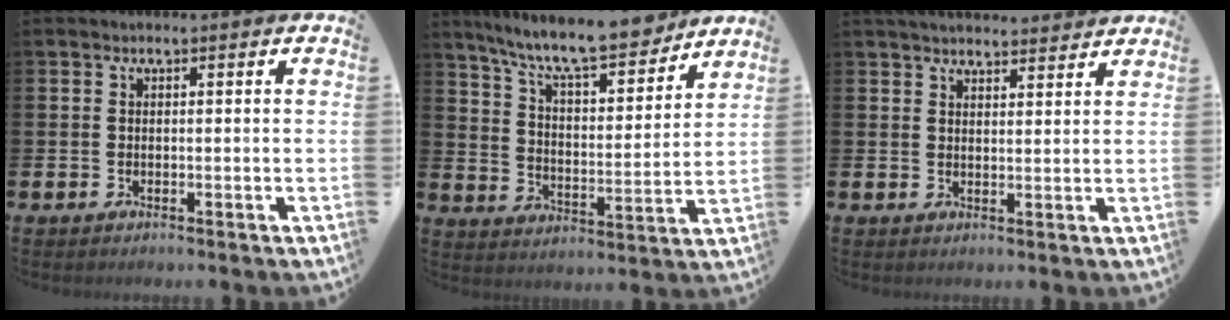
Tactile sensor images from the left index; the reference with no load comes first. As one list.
[{"total": 11.0, "force": [9.8, 1.6, 4.7], "torque": [-0.116, -0.061, 0.169]}, {"total": 3.6, "force": [3.5, 0.5, 0.4], "torque": [-0.014, -0.016, 0.064]}]